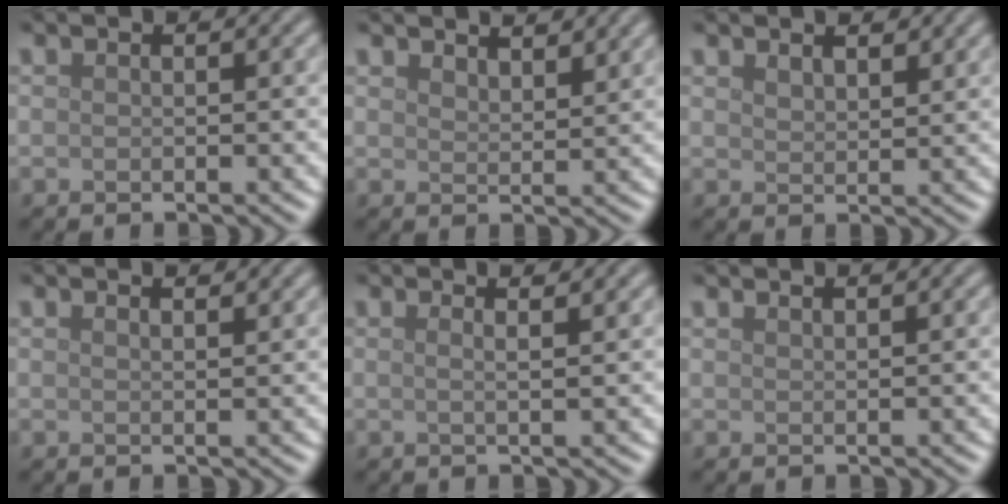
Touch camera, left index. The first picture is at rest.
{"total": 3.2, "force": [3.0, 0.7, 1.0], "torque": [-0.019, 0.002, 0.045]}
{"total": 2.1, "force": [1.8, 0.8, 0.9], "torque": [-0.018, 0.001, 0.035]}
{"total": 2.0, "force": [1.5, 0.7, 1.0], "torque": [-0.003, 0.005, 0.002]}
{"total": 3.4, "force": [1.7, 1.4, 2.6], "torque": [-0.020, 0.019, -0.013]}
{"total": 1.1, "force": [1.0, 0.2, 0.4], "torque": [0.001, -0.002, 0.008]}